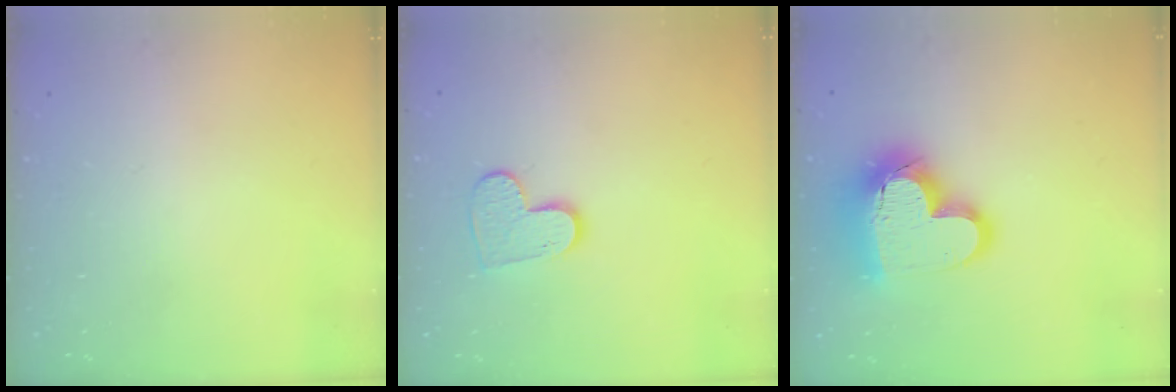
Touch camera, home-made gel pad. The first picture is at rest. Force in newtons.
{"total": 9.0, "press": 9.0, "slide": 0.7}
{"total": 19.2, "press": 19.2, "slide": 1.6}